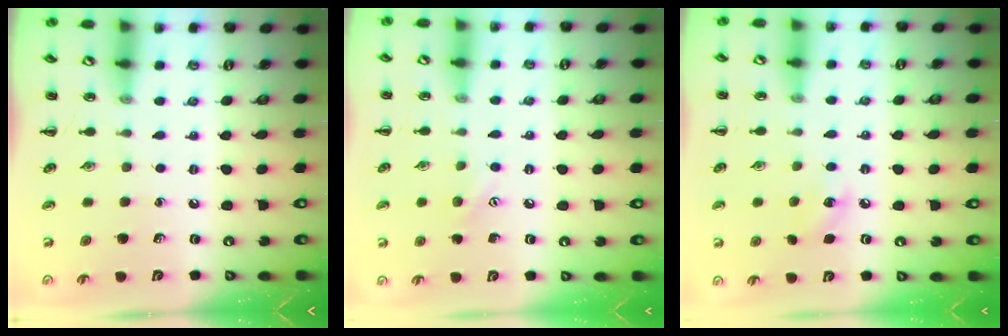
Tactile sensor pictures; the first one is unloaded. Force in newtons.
{"total": 6.2, "press": 6.1, "slide": 1.2}
{"total": 7.4, "press": 7.1, "slide": 2.1}